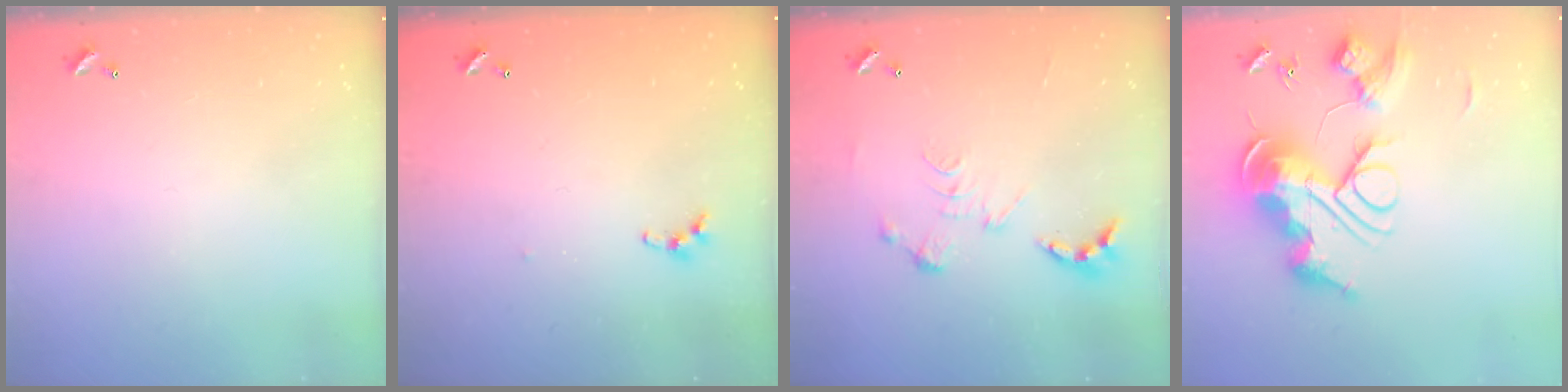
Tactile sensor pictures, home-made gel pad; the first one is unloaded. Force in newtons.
{"total": 4.4, "press": 4.4, "slide": 0.5}
{"total": 0.0}
{"total": 0.7, "press": 0.7, "slide": 0.0}